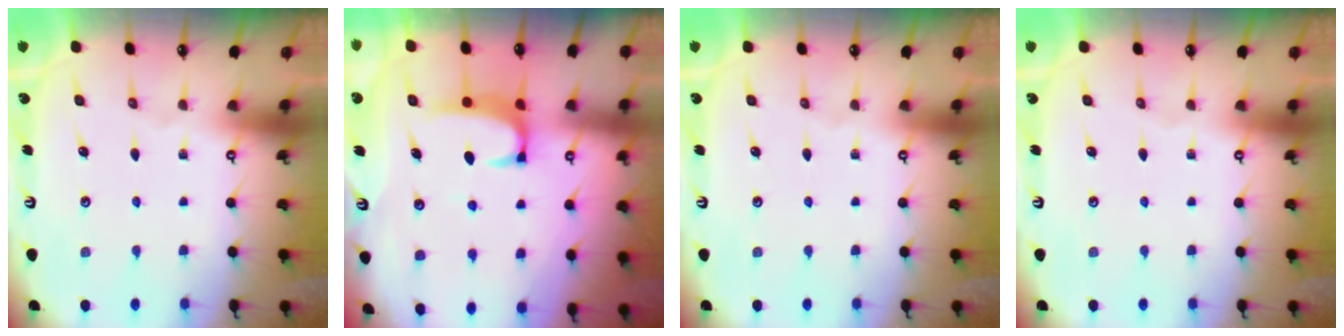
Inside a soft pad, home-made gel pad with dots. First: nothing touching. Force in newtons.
{"total": 1.9, "press": 1.9, "slide": 0.3}
{"total": 0.0}
{"total": 0.0}